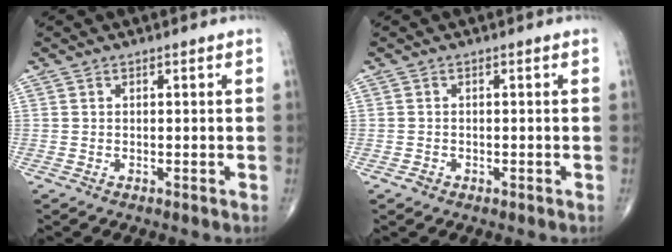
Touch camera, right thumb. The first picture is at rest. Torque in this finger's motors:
{"motor_torque": [1.72, 1.64, -0.10, -0.20, -0.03]}